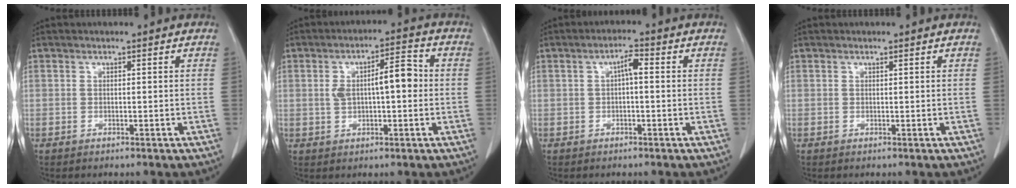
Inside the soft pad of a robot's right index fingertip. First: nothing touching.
{"total": 7.4, "force": [0.6, 2.4, 7.0], "torque": [-0.118, 0.029, 0.014]}
{"total": 2.6, "force": [0.2, 0.6, 2.5], "torque": [-0.043, 0.007, 0.003]}
{"total": 0.0}